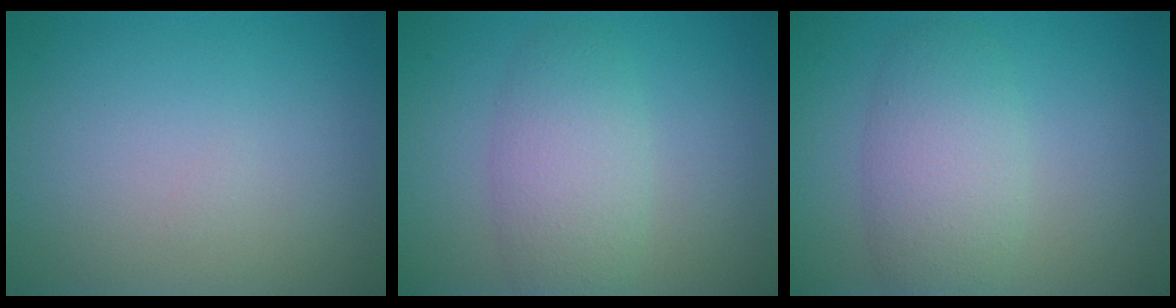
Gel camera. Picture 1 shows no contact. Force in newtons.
{"total": 4.1, "press": 4.1, "slide": 0.2}
{"total": 4.4, "press": 4.4, "slide": 0.1}